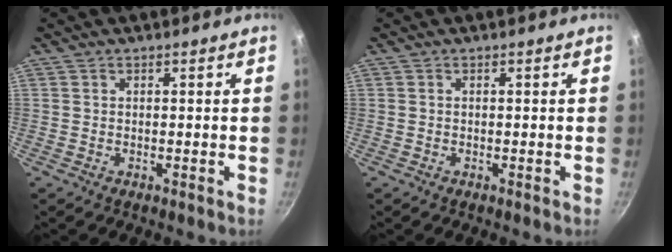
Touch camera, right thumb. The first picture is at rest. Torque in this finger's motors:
{"motor_torque": [-0.66, -0.24, -0.23, 0.62, 0.04]}